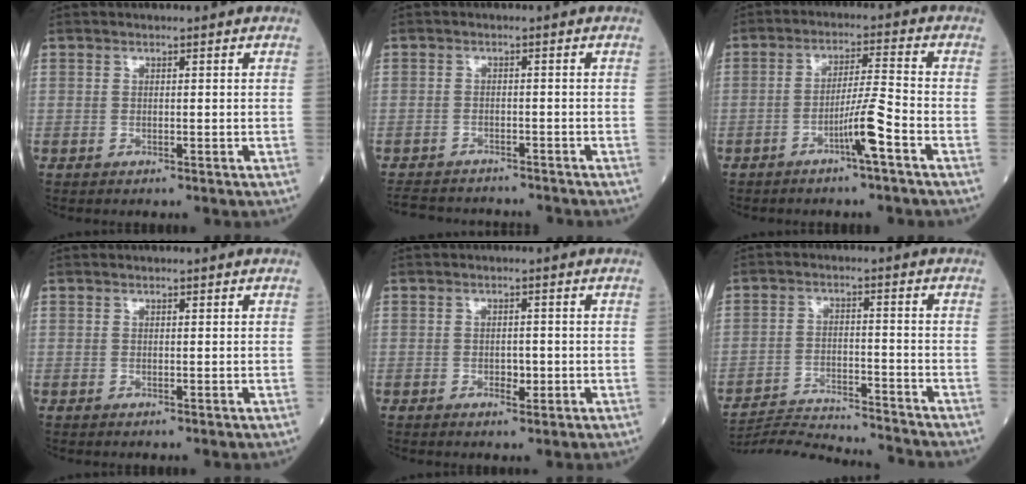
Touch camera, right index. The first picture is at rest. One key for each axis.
{"total": 8.9, "fx": -8.2, "fy": 2.8, "fz": 2.1, "tx": -0.034, "ty": 0.002, "tz": -0.114}
{"total": 6.0, "fx": -3.2, "fy": -0.8, "fz": 5.1, "tx": -0.093, "ty": 0.003, "tz": -0.059}
{"total": 0.0}
{"total": 1.8, "fx": -0.6, "fy": 1.0, "fz": 1.4, "tx": -0.022, "ty": 0.002, "tz": -0.006}
{"total": 12.7, "fx": -12.6, "fy": -0.7, "fz": 1.6, "tx": -0.029, "ty": -0.001, "tz": -0.201}